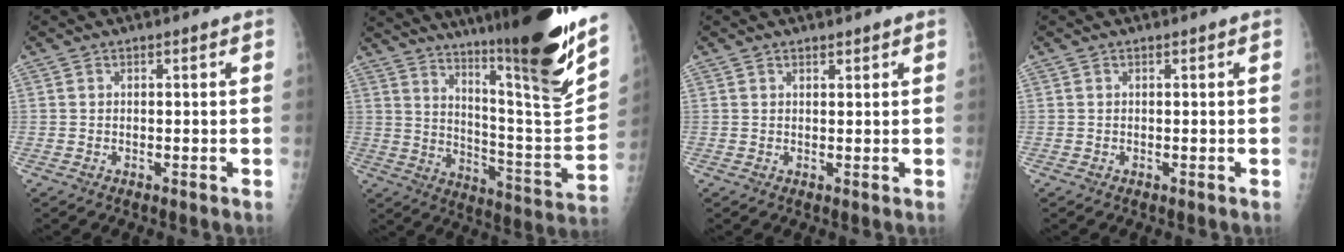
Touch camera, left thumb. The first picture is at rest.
{"total": 27.2, "force": [18.9, 2.7, 19.4], "torque": [-0.278, -0.113, 0.287]}
{"total": 1.0, "force": [0.9, 0.4, 0.3], "torque": [0.000, -0.006, 0.013]}
{"total": 0.0}